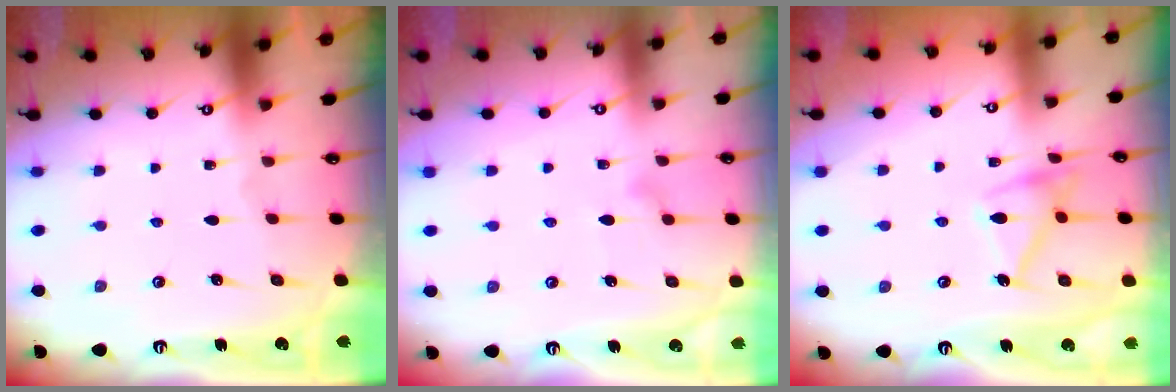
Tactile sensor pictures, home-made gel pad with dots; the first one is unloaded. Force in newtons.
{"total": 8.5, "press": 8.5, "slide": 0.5}
{"total": 14.5, "press": 14.5, "slide": 0.6}